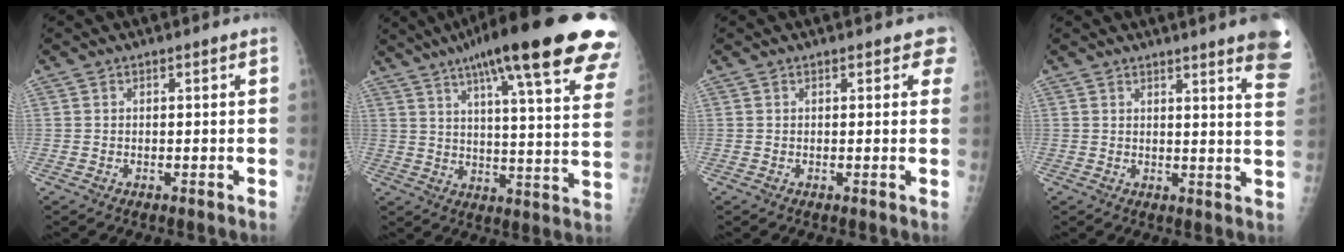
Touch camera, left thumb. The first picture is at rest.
{"total": 29.2, "force": [18.8, 5.1, 21.8], "torque": [-0.272, -0.034, 0.249]}
{"total": 2.0, "force": [1.4, 1.1, 1.0], "torque": [0.015, 0.000, 0.009]}
{"total": 11.2, "force": [8.0, 0.8, 7.8], "torque": [-0.072, -0.038, 0.073]}